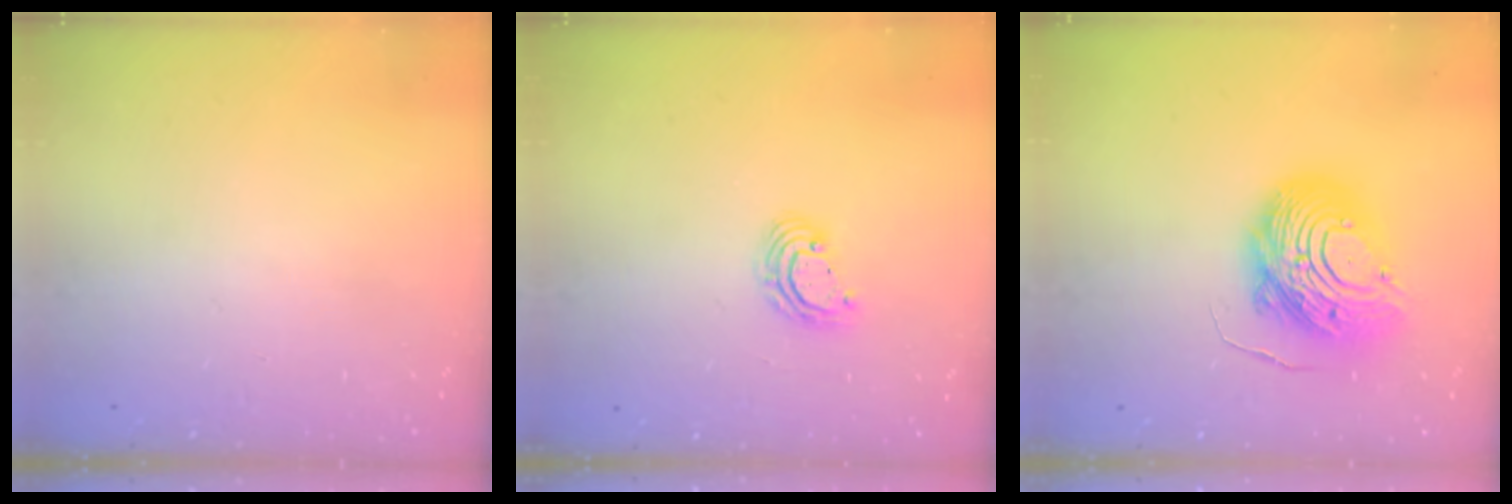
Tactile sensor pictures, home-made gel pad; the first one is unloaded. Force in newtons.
{"total": 5.1, "press": 5.1, "slide": 0.4}
{"total": 15.4, "press": 15.3, "slide": 1.4}